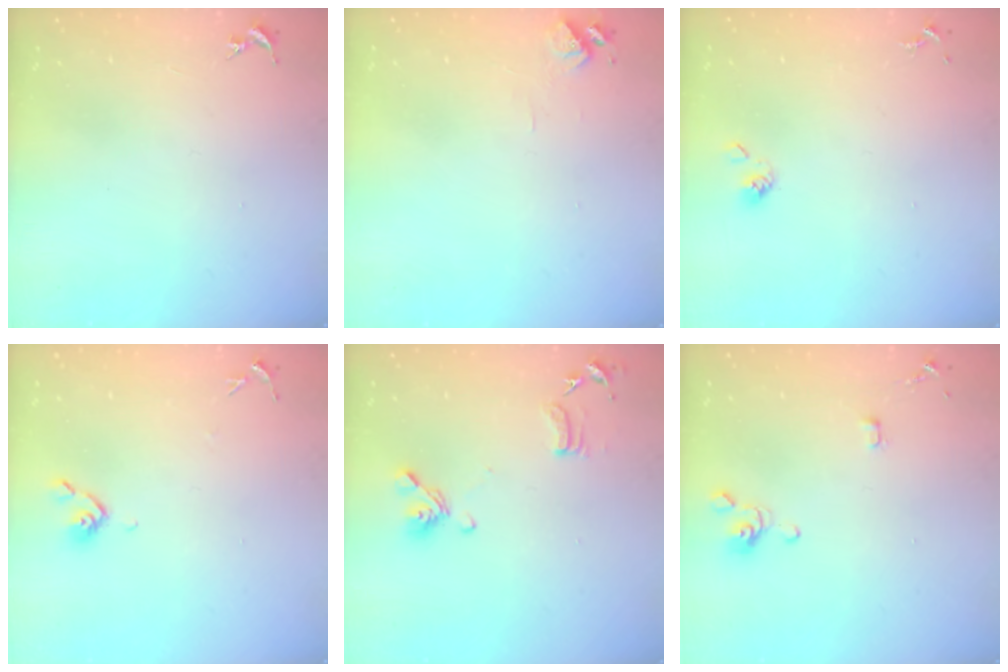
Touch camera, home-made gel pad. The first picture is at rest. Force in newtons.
{"total": 6.4, "press": 6.4, "slide": 0.8}
{"total": 3.6, "press": 3.4, "slide": 1.2}
{"total": 5.8, "press": 5.8, "slide": 0.7}
{"total": 12.9, "press": 12.8, "slide": 1.9}
{"total": 4.2, "press": 4.1, "slide": 1.0}